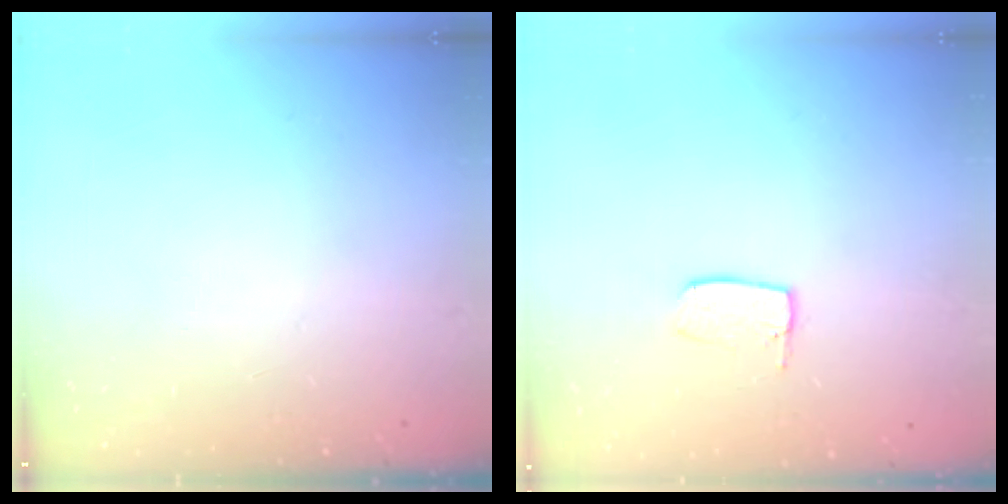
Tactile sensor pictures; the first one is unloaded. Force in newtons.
{"total": 5.8, "press": 5.8, "slide": 0.4}